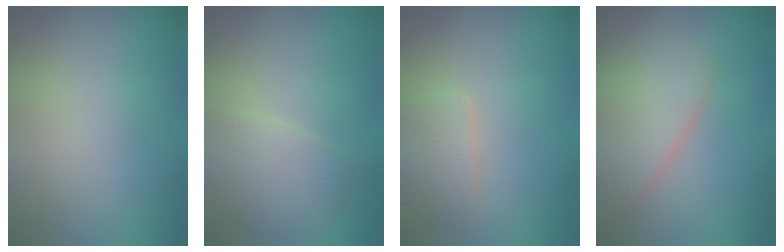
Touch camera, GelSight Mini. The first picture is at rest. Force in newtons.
{"total": 3.2, "press": 3.2, "slide": 0.2}
{"total": 1.8, "press": 1.8, "slide": 0.0}
{"total": 3.9, "press": 3.9, "slide": 0.2}